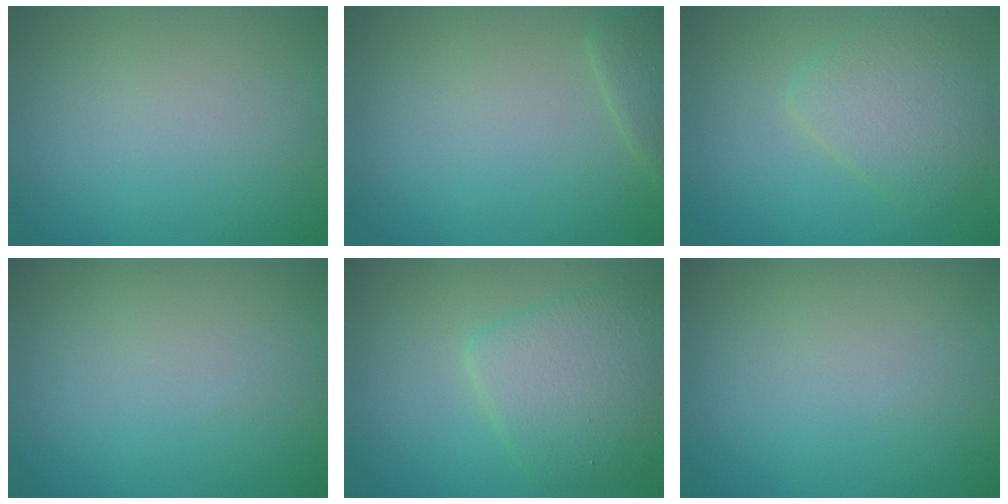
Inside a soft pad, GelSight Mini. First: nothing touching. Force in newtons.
{"total": 1.6, "press": 1.6, "slide": 0.1}
{"total": 4.0, "press": 3.9, "slide": 0.3}
{"total": 0.0}
{"total": 5.3, "press": 5.3, "slide": 0.2}
{"total": 0.0}